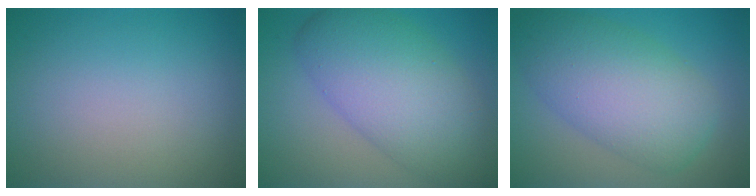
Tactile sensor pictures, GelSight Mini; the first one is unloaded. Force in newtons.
{"total": 9.3, "press": 9.3, "slide": 0.1}
{"total": 8.5, "press": 8.5, "slide": 0.4}